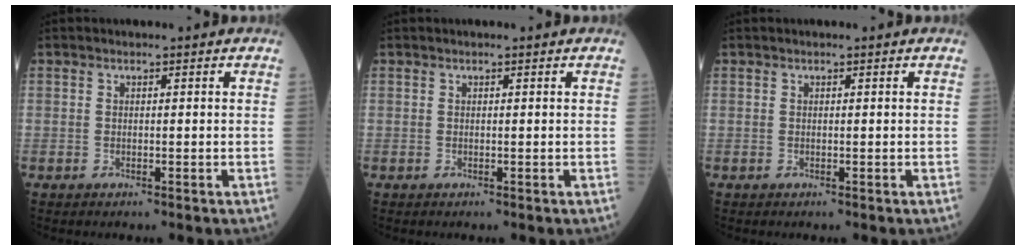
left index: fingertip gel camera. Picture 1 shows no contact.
{"total": 0.0}
{"total": 0.0}